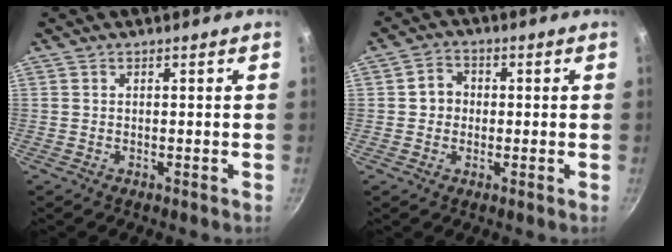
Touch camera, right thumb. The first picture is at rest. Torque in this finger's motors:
{"motor_torque": [-0.06, 0.06, 0.05, 0.00, 0.01]}